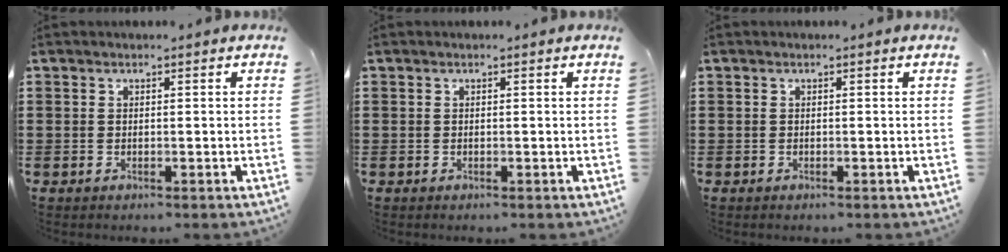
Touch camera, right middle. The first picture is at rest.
{"total": 0.0}
{"total": 0.0}